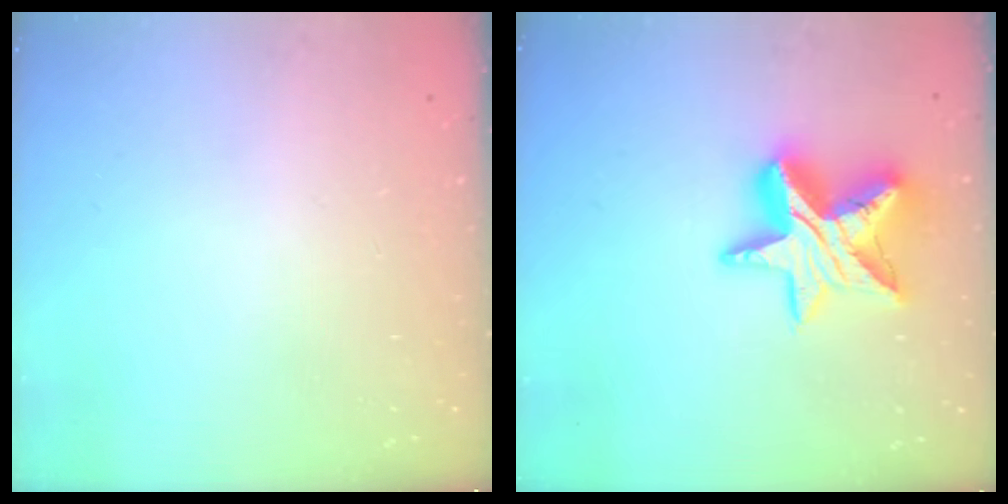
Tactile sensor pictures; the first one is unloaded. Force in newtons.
{"total": 16.2, "press": 16.2, "slide": 1.2}